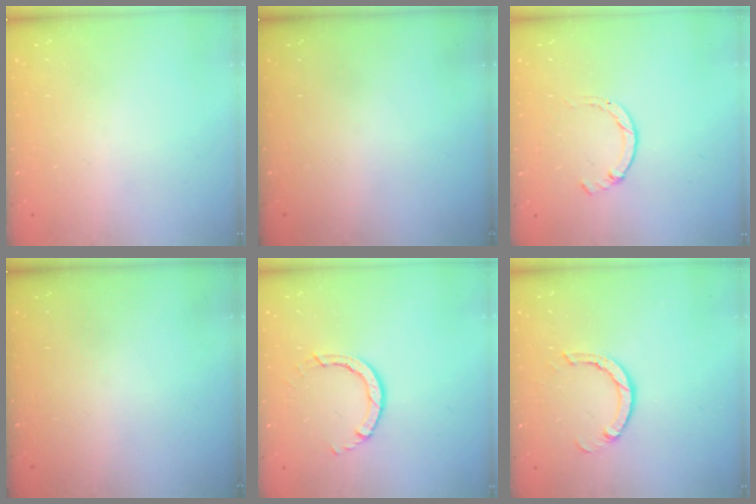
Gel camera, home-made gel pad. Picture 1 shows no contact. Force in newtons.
{"total": 0.0}
{"total": 1.7, "press": 1.7, "slide": 0.3}
{"total": 0.0}
{"total": 3.7, "press": 3.7, "slide": 0.4}
{"total": 3.4, "press": 3.4, "slide": 0.2}